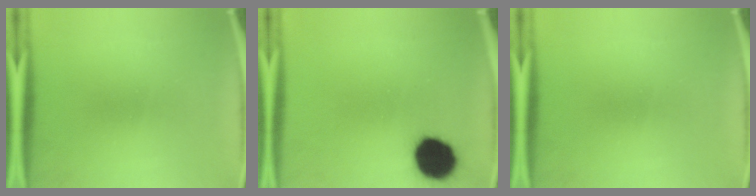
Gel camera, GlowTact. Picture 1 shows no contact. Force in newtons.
{"total": 13.4}
{"total": 0.0}